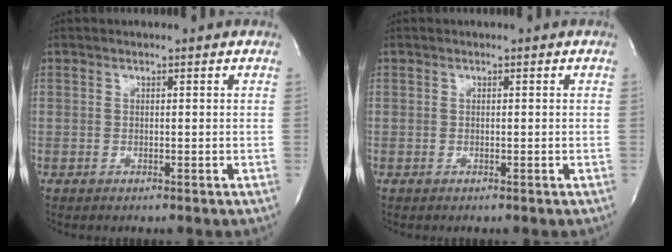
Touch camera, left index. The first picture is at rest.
{"total": 0.0}